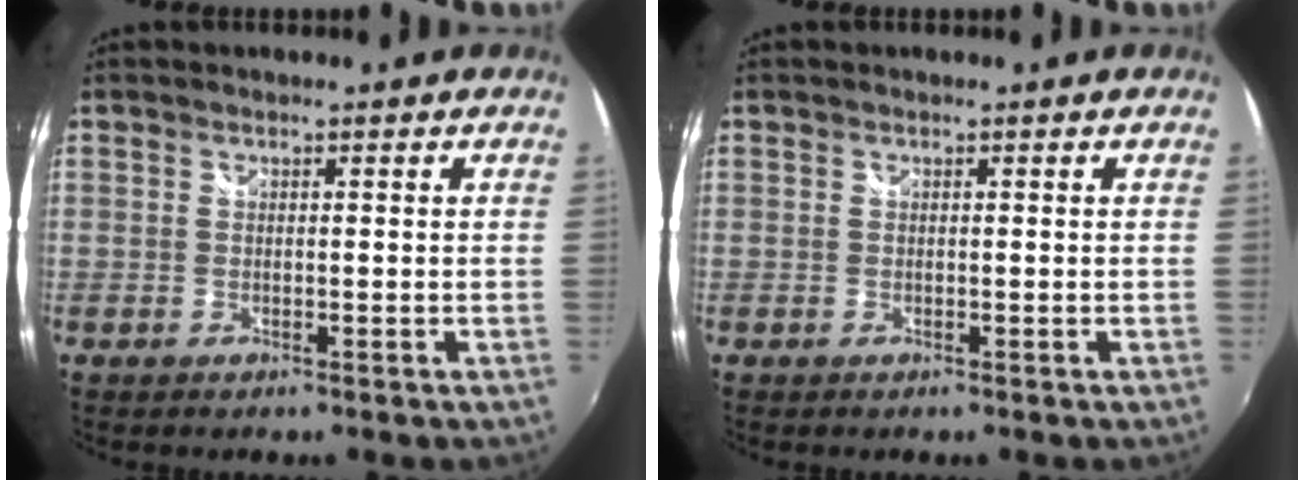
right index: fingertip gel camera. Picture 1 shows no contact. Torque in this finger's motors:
{"motor_torque": [0.21, 0.09, 0.02, 0.01]}